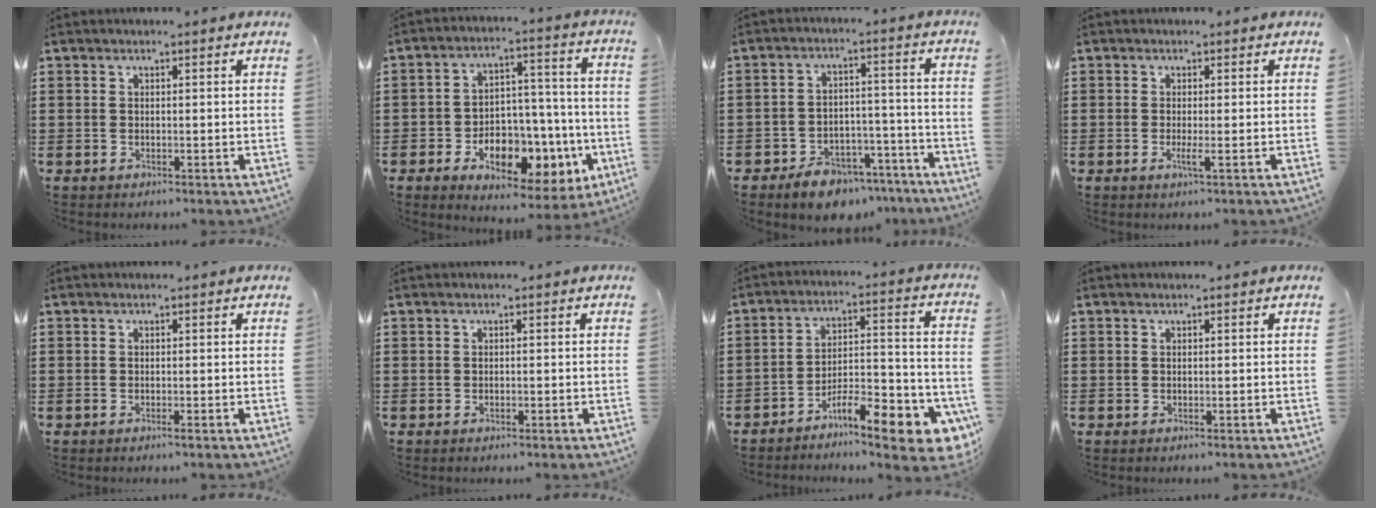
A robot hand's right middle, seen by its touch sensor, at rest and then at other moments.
{"total": 10.9, "force": [-5.2, 6.6, 7.0], "torque": [-0.095, 0.017, -0.085]}
{"total": 6.8, "force": [-6.0, 2.5, 1.9], "torque": [-0.024, 0.030, -0.111]}
{"total": 1.5, "force": [-0.4, 0.0, 1.4], "torque": [-0.027, -0.004, -0.007]}
{"total": 0.6, "force": [-0.3, 0.0, 0.5], "torque": [-0.009, -0.004, -0.004]}
{"total": 0.6, "force": [-0.3, 0.2, 0.5], "torque": [-0.010, -0.004, -0.005]}
{"total": 10.8, "force": [-8.2, 2.5, 6.5], "torque": [-0.096, 0.021, -0.150]}
{"total": 0.0}